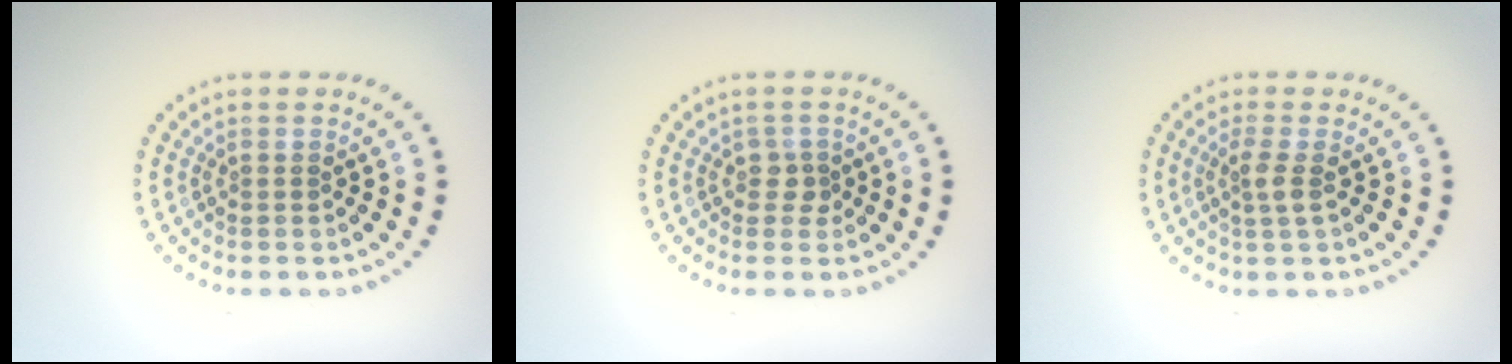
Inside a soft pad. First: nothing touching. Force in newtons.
{"total": 1.3, "press": 1.1, "slide": 0.7}
{"total": 1.7, "press": 1.4, "slide": 1.0}